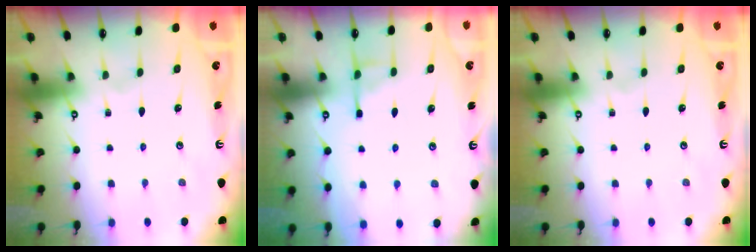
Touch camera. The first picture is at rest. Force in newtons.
{"total": 5.1, "press": 5.1, "slide": 0.5}
{"total": 0.0}